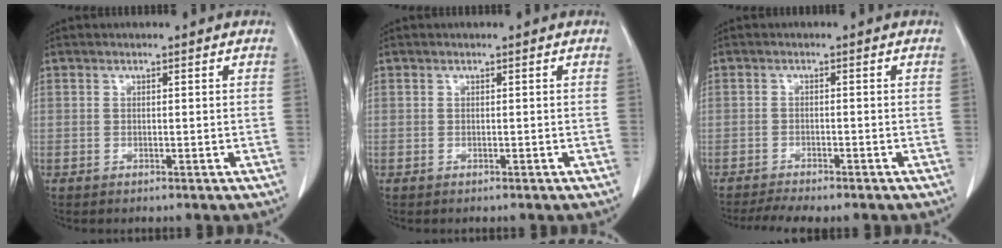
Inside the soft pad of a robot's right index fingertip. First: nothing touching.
{"total": 0.0}
{"total": 4.1, "force": [-3.5, 0.5, 2.2], "torque": [-0.037, -0.003, -0.052]}